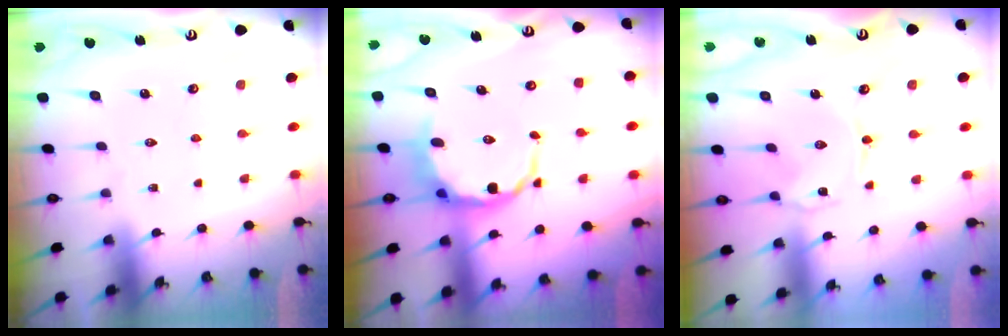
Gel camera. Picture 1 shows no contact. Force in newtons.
{"total": 8.4, "press": 8.0, "slide": 2.5}
{"total": 1.5, "press": 1.5, "slide": 0.1}